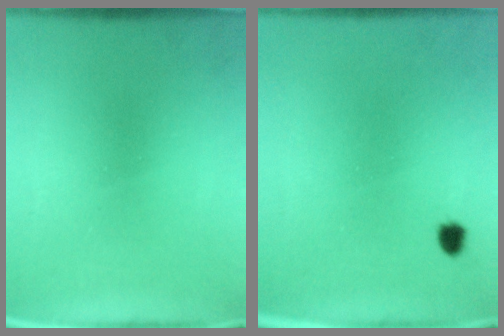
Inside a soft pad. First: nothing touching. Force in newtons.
{"total": 1.4}